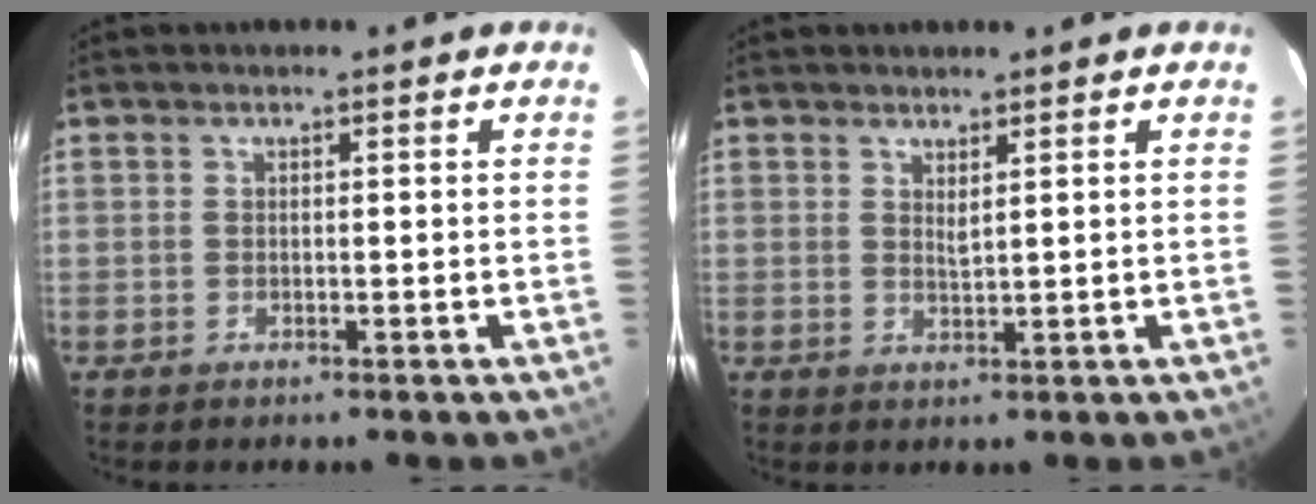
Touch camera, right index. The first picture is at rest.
{"total": 1.6, "force": [1.1, 0.3, 1.1], "torque": [-0.021, -0.003, 0.018]}